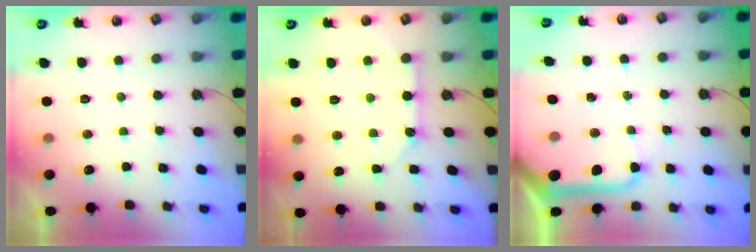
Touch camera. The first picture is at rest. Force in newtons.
{"total": 9.2, "press": 9.2, "slide": 0.7}
{"total": 13.3, "press": 13.2, "slide": 1.9}